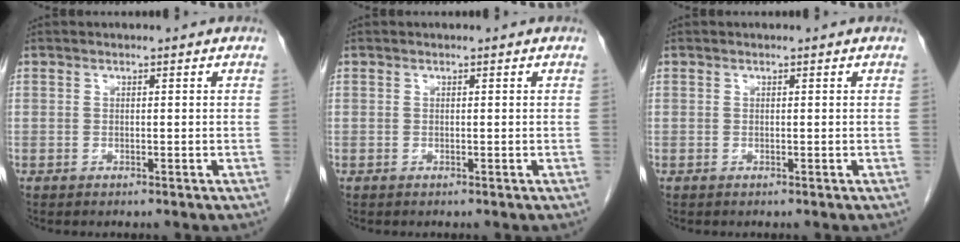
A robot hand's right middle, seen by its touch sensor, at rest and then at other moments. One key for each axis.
{"total": 0.0}
{"total": 0.0}